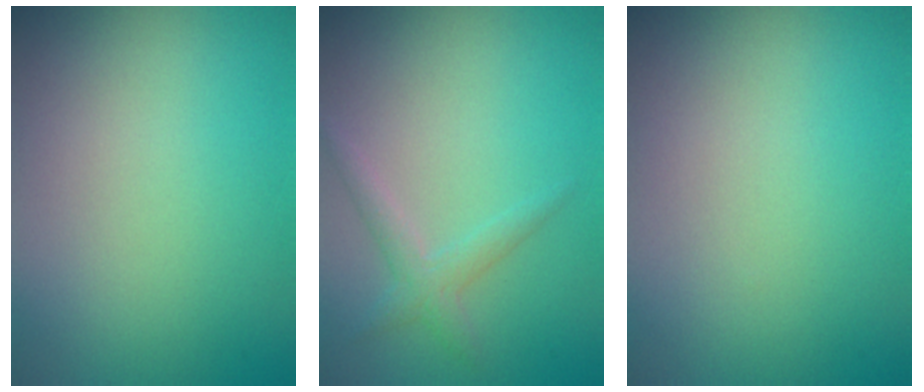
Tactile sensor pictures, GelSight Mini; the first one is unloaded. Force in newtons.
{"total": 1.8, "press": 1.8, "slide": 0.1}
{"total": 0.0}